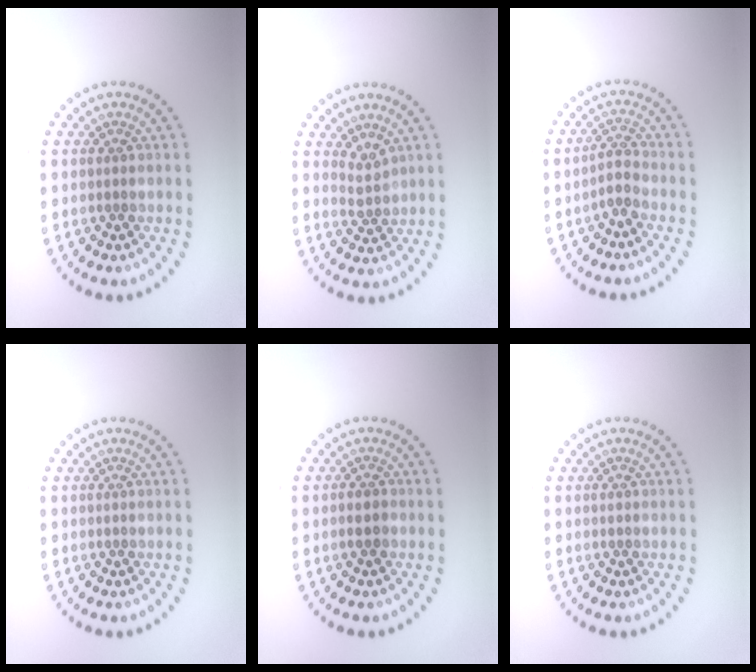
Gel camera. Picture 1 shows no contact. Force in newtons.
{"total": 2.0, "press": 1.4, "slide": 1.4}
{"total": 1.7, "press": 1.3, "slide": 1.1}
{"total": 0.0}
{"total": 1.5, "press": 1.4, "slide": 0.4}
{"total": 0.5, "press": 0.5, "slide": 0.2}